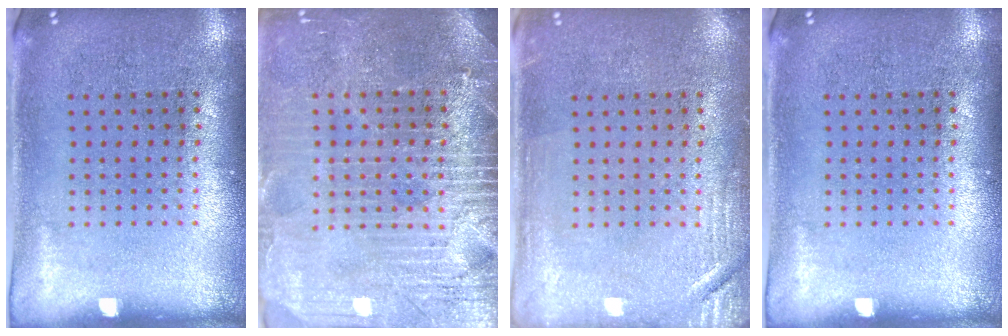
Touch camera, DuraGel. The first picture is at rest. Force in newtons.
{"total": 3.7, "press": 3.4, "slide": 1.5}
{"total": 2.3, "press": 2.2, "slide": 0.4}
{"total": 0.0}